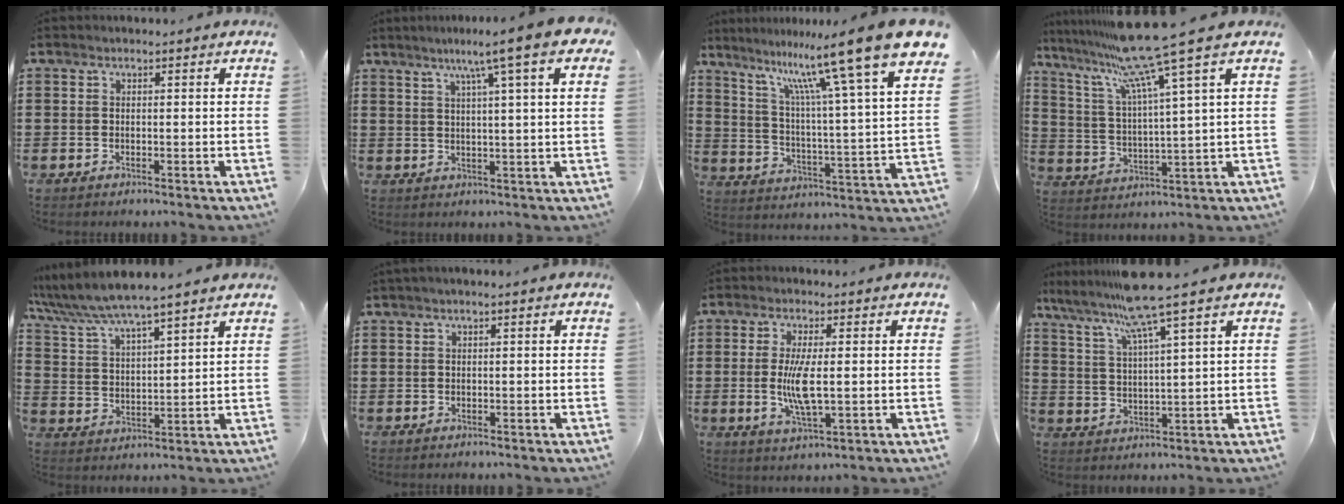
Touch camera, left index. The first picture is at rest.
{"total": 8.2, "force": [4.5, -0.4, 6.8], "torque": [-0.136, -0.006, 0.069]}
{"total": 15.2, "force": [11.9, -0.5, 9.4], "torque": [-0.185, -0.090, 0.188]}
{"total": 12.4, "force": [9.4, -0.7, 8.1], "torque": [-0.192, -0.047, 0.151]}
{"total": 5.7, "force": [5.2, -0.1, 2.4], "torque": [-0.070, -0.031, 0.086]}
{"total": 0.7, "force": [0.2, 0.0, 0.6], "torque": [-0.010, -0.001, 0.005]}
{"total": 6.5, "force": [-0.1, 1.6, 6.3], "torque": [-0.137, -0.006, -0.010]}
{"total": 9.0, "force": [7.1, -1.0, 5.5], "torque": [-0.130, -0.035, 0.117]}